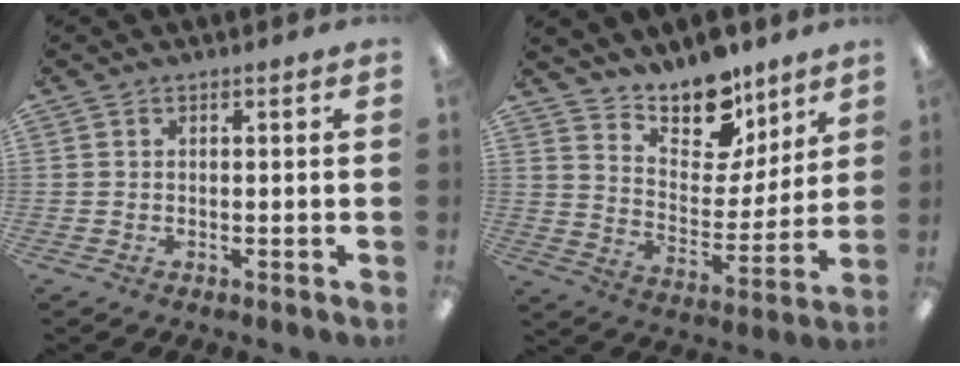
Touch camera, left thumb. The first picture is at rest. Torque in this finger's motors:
{"motor_torque": [0.32, 0.26, -0.01, -0.32, 0.03]}